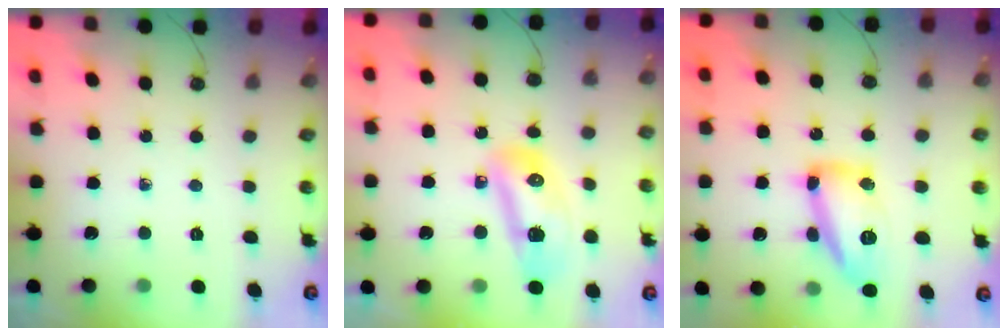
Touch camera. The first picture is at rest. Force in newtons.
{"total": 10.8, "press": 10.7, "slide": 1.2}
{"total": 14.6, "press": 14.5, "slide": 0.7}